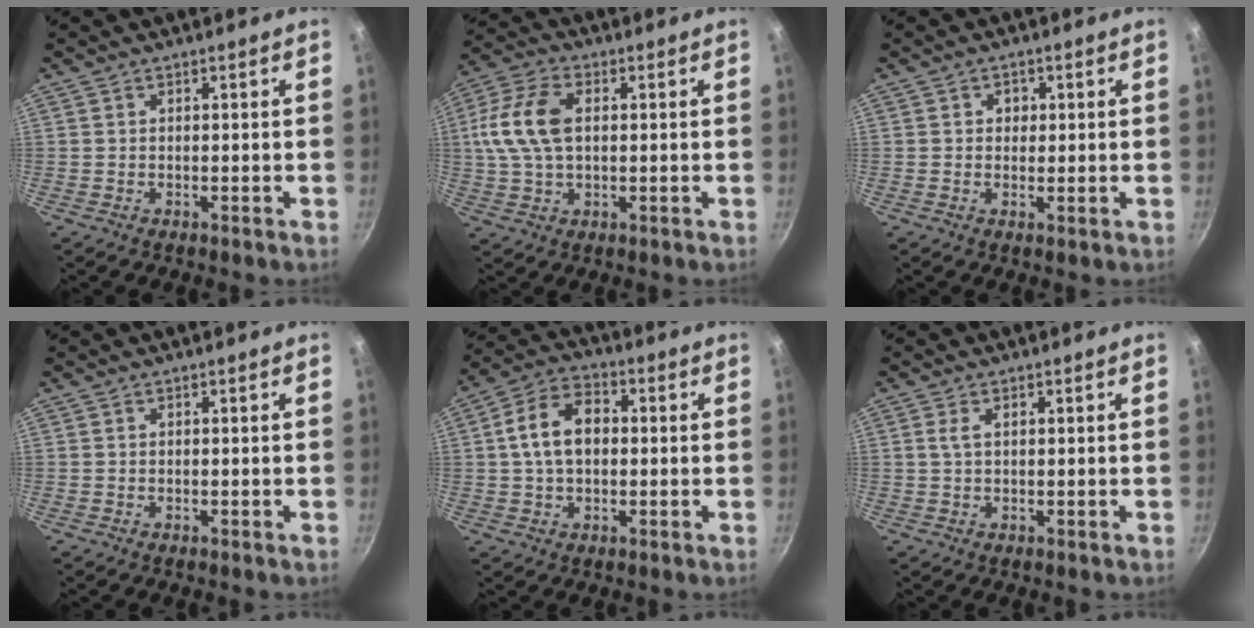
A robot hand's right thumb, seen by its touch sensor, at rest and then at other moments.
{"total": 12.2, "force": [1.6, 7.4, 9.6], "torque": [-0.187, 0.018, 0.019]}
{"total": 2.0, "force": [0.8, 1.5, 1.0], "torque": [-0.003, -0.005, 0.011]}
{"total": 0.0}
{"total": 10.7, "force": [0.9, 7.2, 7.9], "torque": [-0.122, 0.025, 0.003]}
{"total": 1.9, "force": [0.5, 1.0, 1.5], "torque": [-0.027, 0.001, 0.010]}